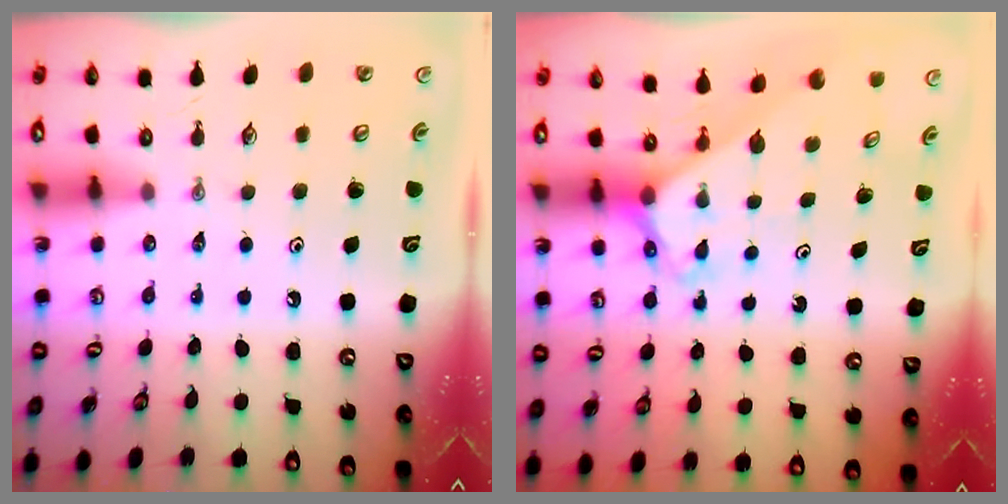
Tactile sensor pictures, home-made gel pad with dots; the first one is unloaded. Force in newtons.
{"total": 2.6, "press": 2.6, "slide": 0.2}